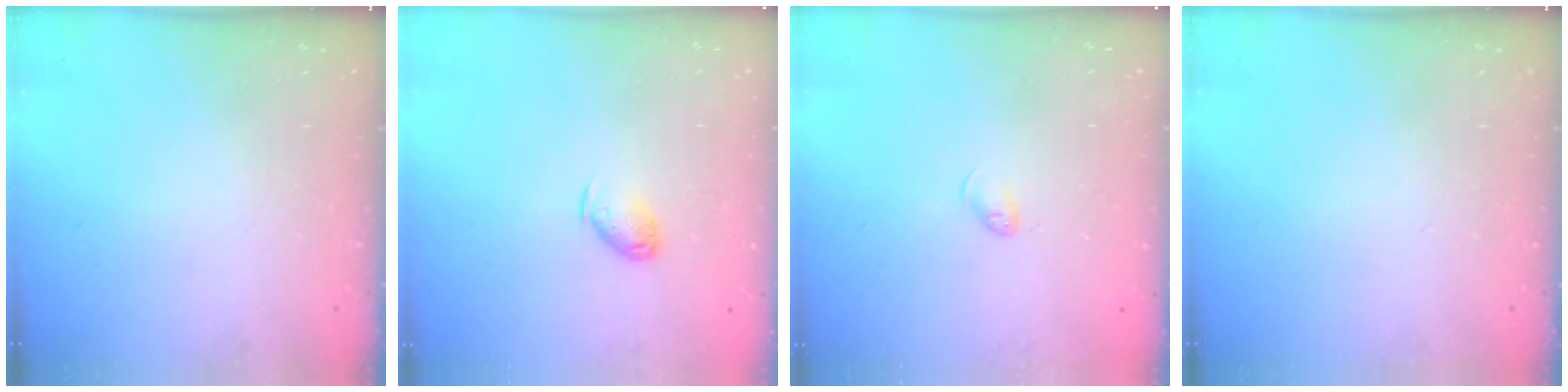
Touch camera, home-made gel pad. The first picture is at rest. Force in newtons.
{"total": 5.8, "press": 5.7, "slide": 1.0}
{"total": 3.7, "press": 3.6, "slide": 0.7}
{"total": 0.0}